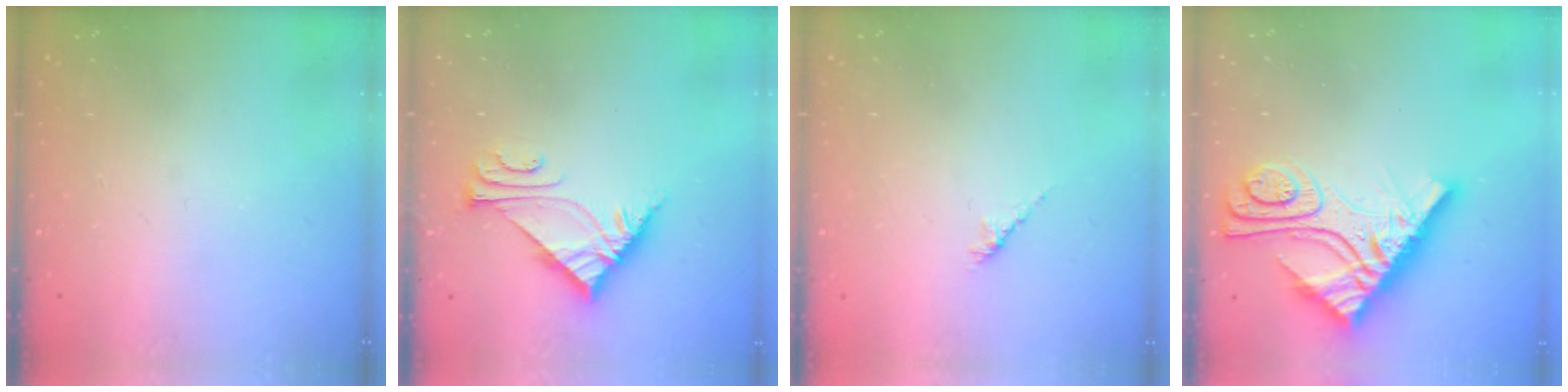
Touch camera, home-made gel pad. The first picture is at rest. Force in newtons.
{"total": 6.4, "press": 6.4, "slide": 0.1}
{"total": 2.6, "press": 2.4, "slide": 0.7}
{"total": 15.0, "press": 15.0, "slide": 1.4}